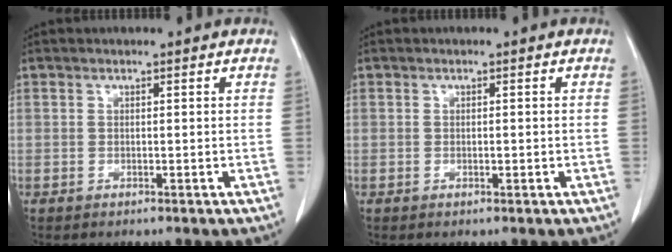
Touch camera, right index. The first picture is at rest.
{"total": 0.6, "force": [-0.1, 0.2, 0.5], "torque": [-0.010, 0.000, 0.000]}